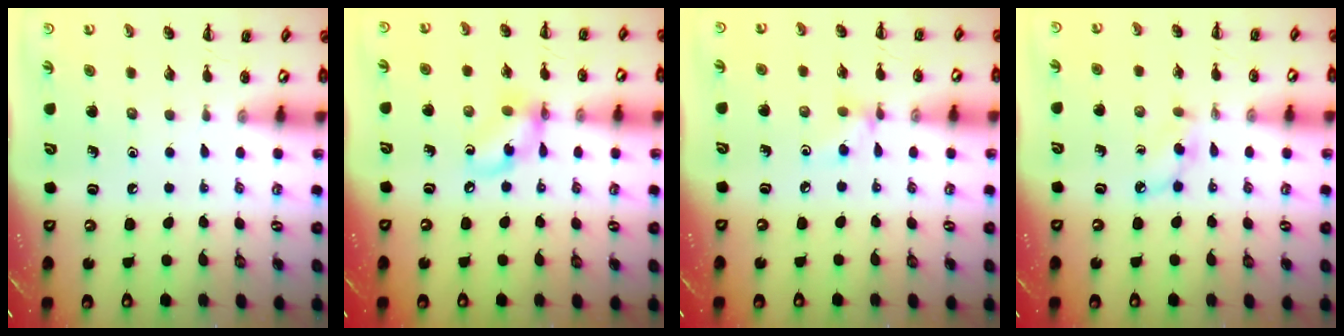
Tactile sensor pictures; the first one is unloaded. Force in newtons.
{"total": 8.3, "press": 8.2, "slide": 1.5}
{"total": 3.9, "press": 3.8, "slide": 0.8}
{"total": 5.1, "press": 4.9, "slide": 1.3}